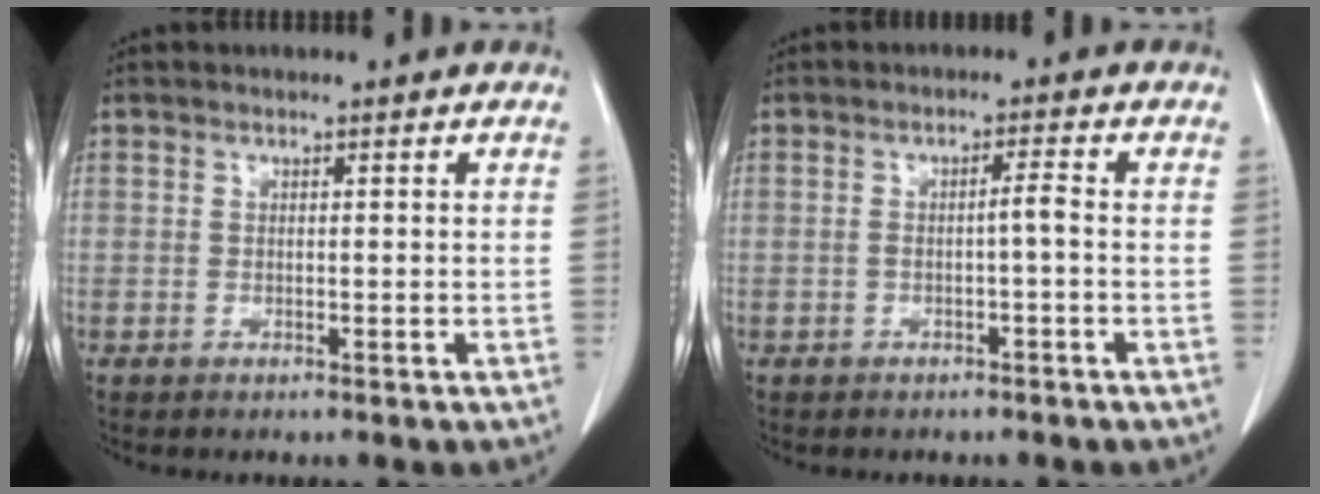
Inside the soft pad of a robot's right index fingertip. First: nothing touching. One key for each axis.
{"total": 1.9, "fx": -0.6, "fy": -0.1, "fz": 1.8, "tx": -0.028, "ty": 0.003, "tz": -0.011}